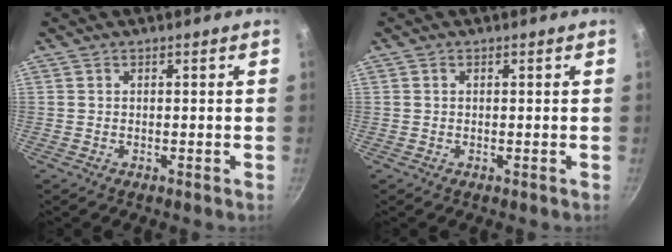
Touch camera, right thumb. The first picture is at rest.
{"total": 0.0}